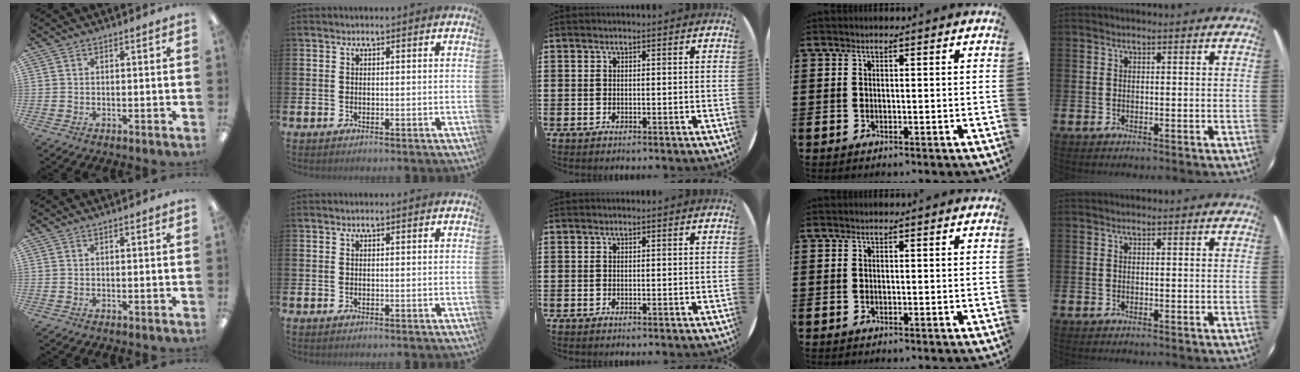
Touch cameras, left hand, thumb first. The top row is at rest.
{}